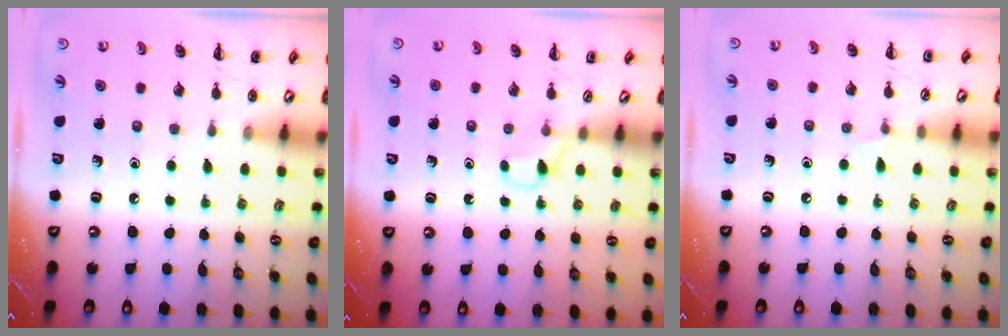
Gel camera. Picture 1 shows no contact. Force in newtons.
{"total": 2.8, "press": 2.5, "slide": 1.1}
{"total": 3.0, "press": 2.8, "slide": 1.1}